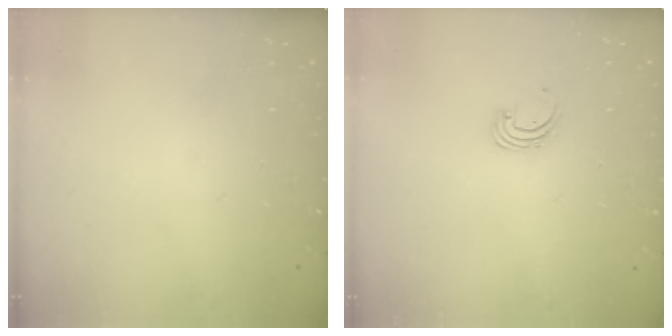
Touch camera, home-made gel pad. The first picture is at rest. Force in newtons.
{"total": 1.4, "press": 1.4, "slide": 0.1}